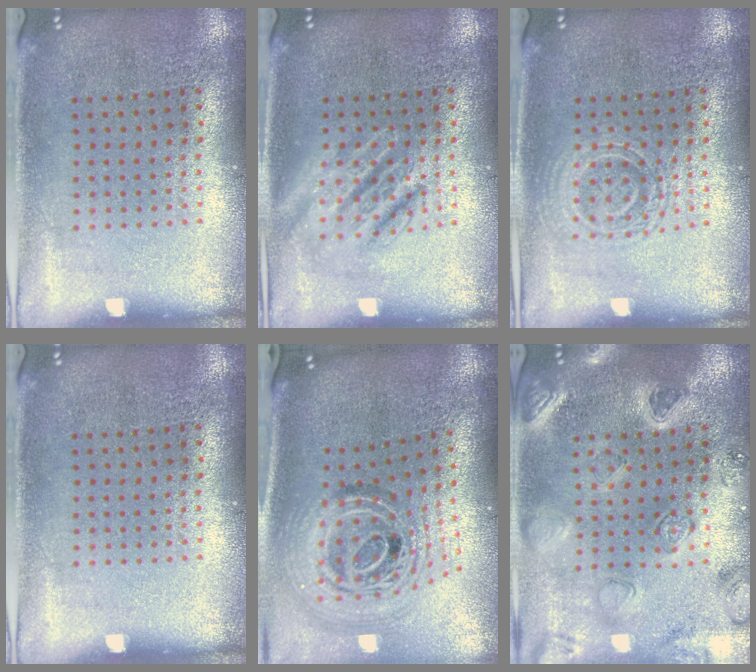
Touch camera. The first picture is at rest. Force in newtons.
{"total": 2.8, "press": 2.8, "slide": 0.3}
{"total": 1.3, "press": 1.2, "slide": 0.4}
{"total": 0.0}
{"total": 2.1, "press": 1.7, "slide": 1.3}
{"total": 2.3, "press": 2.3, "slide": 0.3}